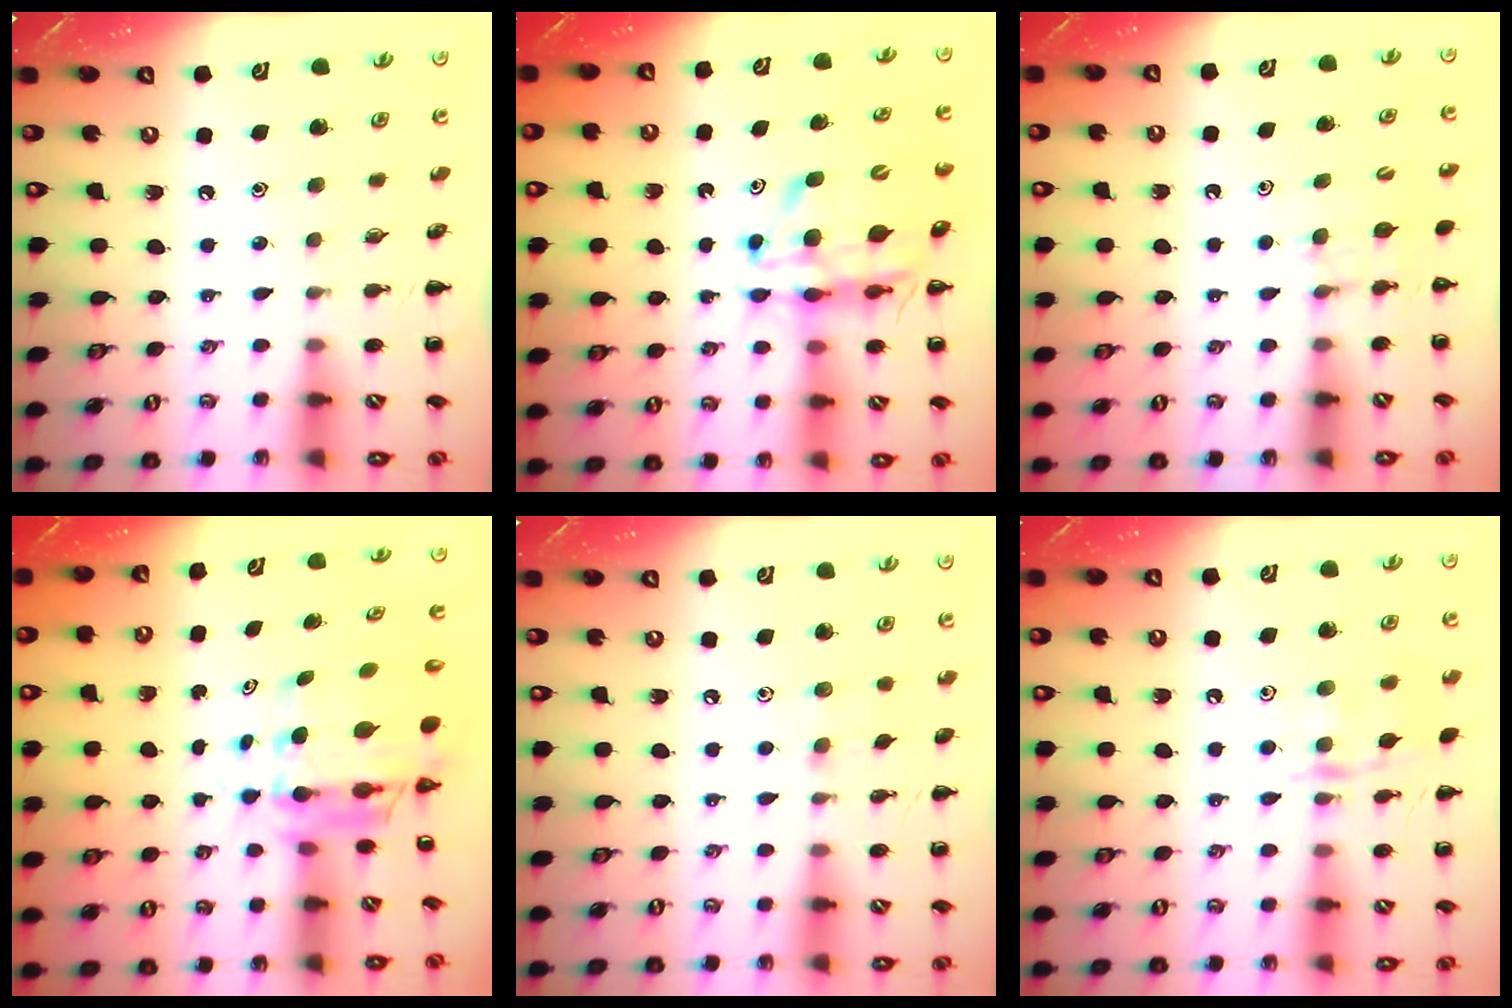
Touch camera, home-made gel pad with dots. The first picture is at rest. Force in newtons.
{"total": 13.6, "press": 13.1, "slide": 3.6}
{"total": 5.3, "press": 5.1, "slide": 1.5}
{"total": 7.2, "press": 6.9, "slide": 2.0}
{"total": 5.3, "press": 4.9, "slide": 1.8}
{"total": 10.9, "press": 10.9, "slide": 0.6}